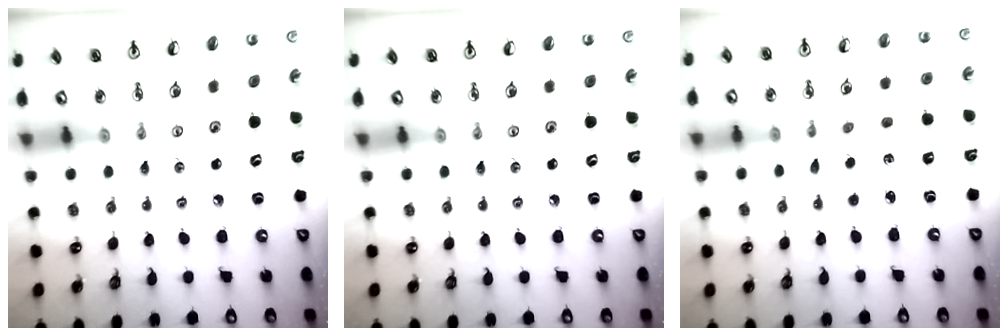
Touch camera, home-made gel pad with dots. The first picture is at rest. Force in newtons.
{"total": 0.0}
{"total": 1.5, "press": 1.4, "slide": 0.4}